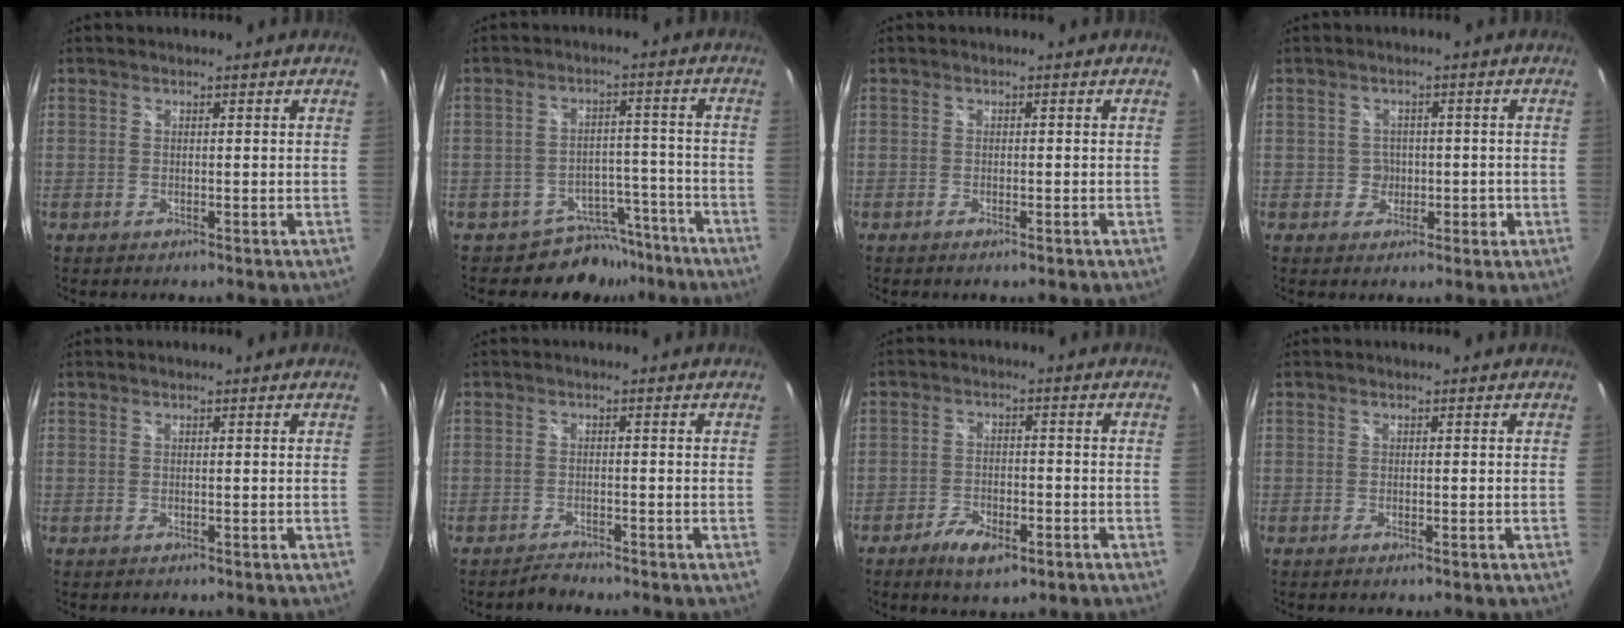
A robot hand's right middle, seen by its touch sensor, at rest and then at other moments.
{"total": 8.1, "force": [-6.7, 4.5, 0.5], "torque": [-0.004, 0.030, -0.087]}
{"total": 1.1, "force": [-0.8, 0.2, 0.7], "torque": [-0.012, -0.002, -0.015]}
{"total": 3.0, "force": [-0.7, 3.0, 0.3], "torque": [-0.003, 0.006, -0.008]}
{"total": 0.0}
{"total": 1.8, "force": [-1.8, 0.2, 0.1], "torque": [-0.008, -0.003, -0.034]}
{"total": 7.0, "force": [-4.3, 2.8, 4.8], "torque": [-0.110, -0.011, -0.073]}
{"total": 0.6, "force": [-0.5, 0.1, 0.4], "torque": [-0.007, -0.001, -0.009]}